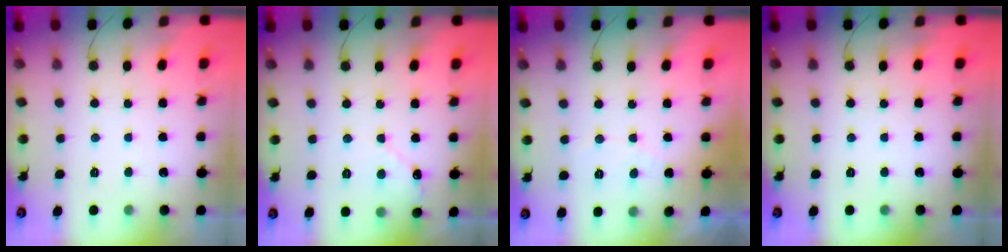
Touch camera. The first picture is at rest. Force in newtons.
{"total": 4.5, "press": 4.4, "slide": 0.5}
{"total": 2.8, "press": 2.8, "slide": 0.1}
{"total": 0.0}